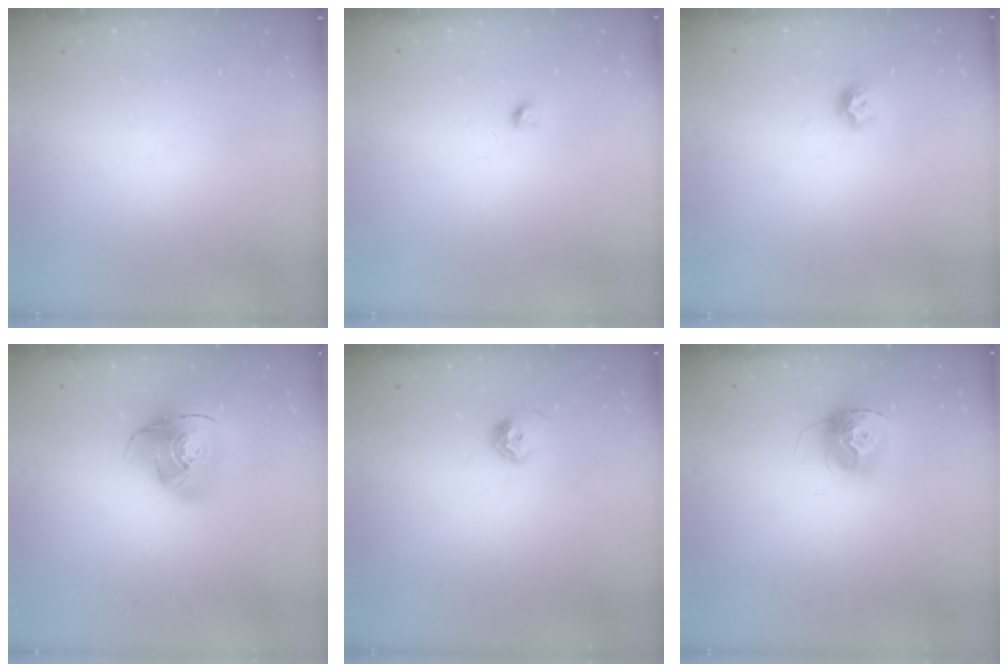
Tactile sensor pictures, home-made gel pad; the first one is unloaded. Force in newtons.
{"total": 3.6, "press": 3.5, "slide": 0.6}
{"total": 6.4, "press": 6.4, "slide": 0.8}
{"total": 15.6, "press": 15.4, "slide": 2.4}
{"total": 6.1, "press": 6.0, "slide": 1.1}
{"total": 13.6, "press": 13.5, "slide": 1.3}